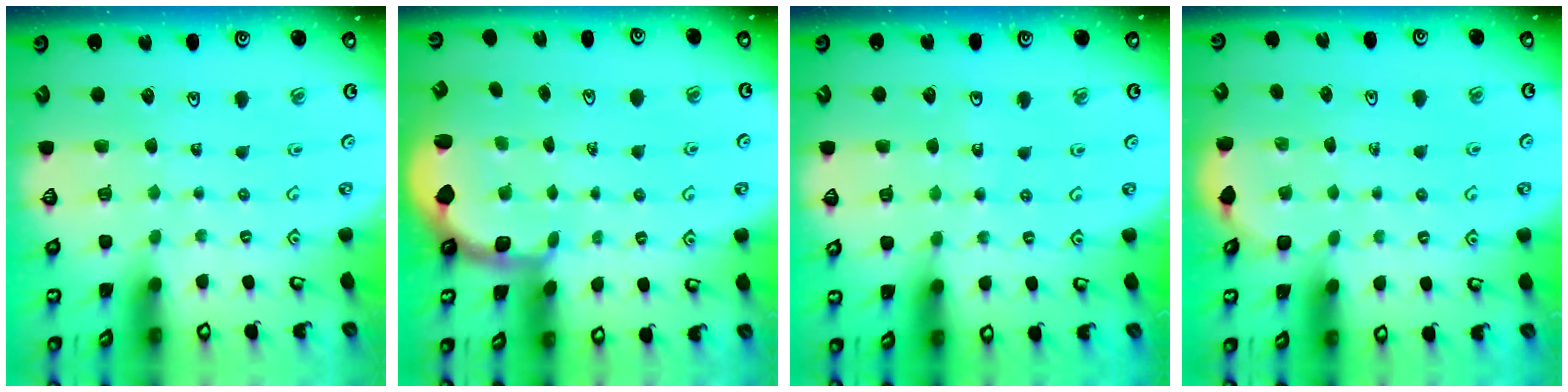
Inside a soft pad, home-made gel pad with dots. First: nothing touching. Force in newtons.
{"total": 2.4, "press": 1.2, "slide": 2.1}
{"total": 5.6, "press": 5.2, "slide": 2.0}
{"total": 2.0, "press": 1.7, "slide": 1.1}